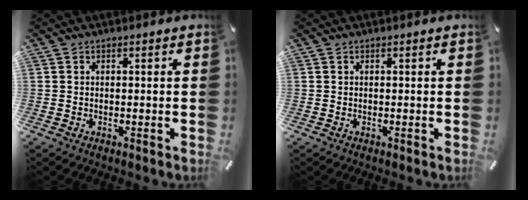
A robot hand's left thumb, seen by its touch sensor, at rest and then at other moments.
{"total": 0.0}